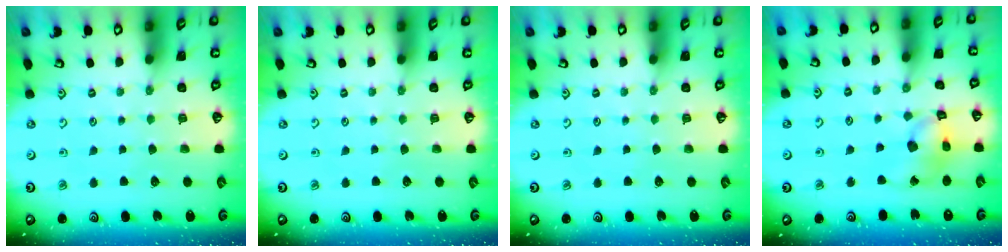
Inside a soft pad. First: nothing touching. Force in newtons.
{"total": 0.0}
{"total": 0.0}
{"total": 12.4, "press": 12.2, "slide": 1.7}